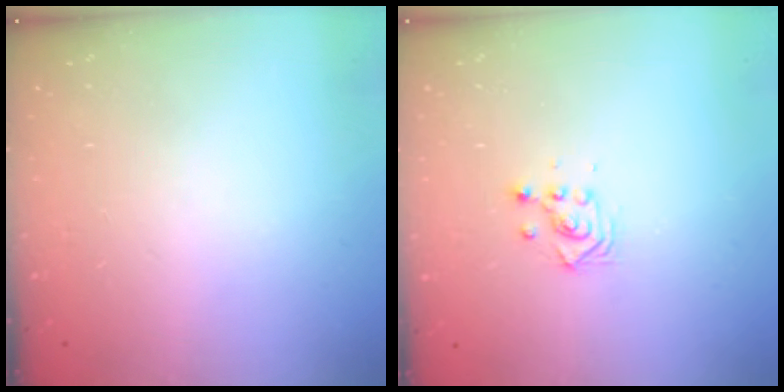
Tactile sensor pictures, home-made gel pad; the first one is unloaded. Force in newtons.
{"total": 2.9, "press": 2.9, "slide": 0.1}